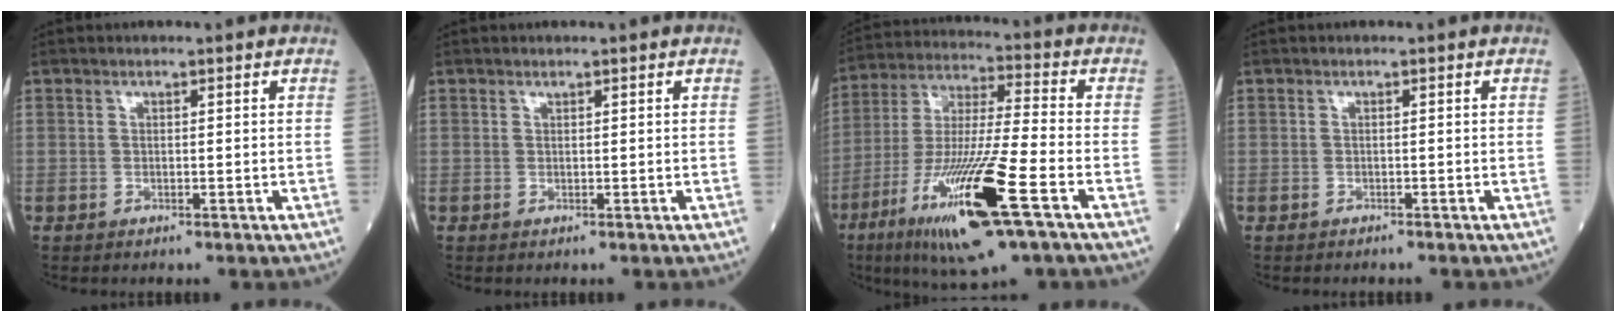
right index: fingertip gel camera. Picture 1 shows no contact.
{"total": 0.0}
{"total": 19.5, "force": [-8.9, 1.2, 17.3], "torque": [-0.354, -0.040, -0.160]}
{"total": 0.7, "force": [-0.7, 0.1, 0.3], "torque": [-0.006, -0.001, -0.011]}